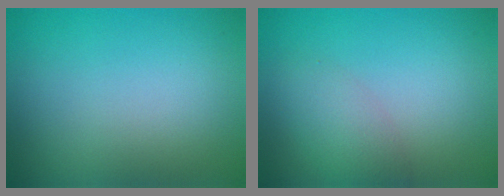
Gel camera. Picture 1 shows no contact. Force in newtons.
{"total": 2.6, "press": 2.6, "slide": 0.1}